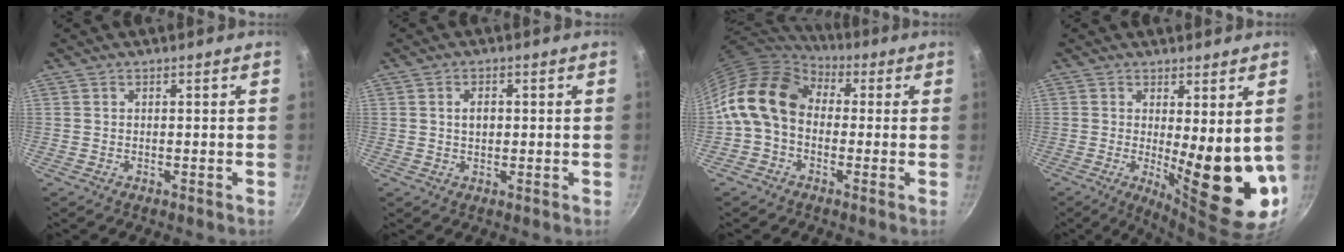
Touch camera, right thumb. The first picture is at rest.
{"total": 2.6, "force": [0.3, 1.7, 2.0], "torque": [-0.023, 0.004, 0.006]}
{"total": 14.4, "force": [0.5, 10.9, 9.5], "torque": [-0.156, 0.035, -0.012]}
{"total": 14.2, "force": [0.2, 4.3, 13.6], "torque": [-0.160, -0.037, 0.016]}